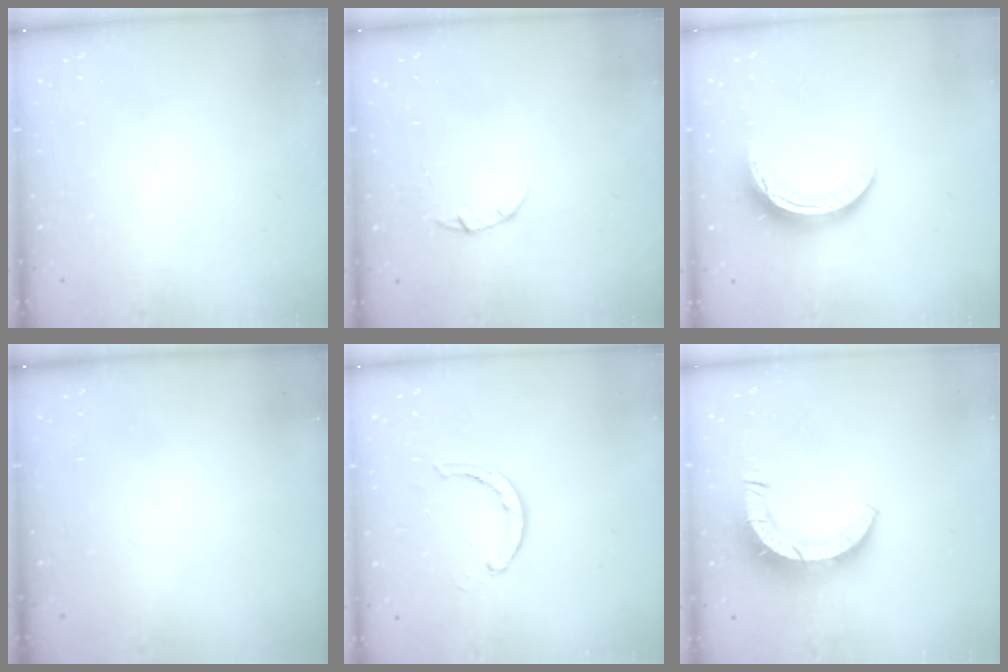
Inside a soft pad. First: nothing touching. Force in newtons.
{"total": 3.2, "press": 3.1, "slide": 0.4}
{"total": 9.3, "press": 9.3, "slide": 0.3}
{"total": 0.0}
{"total": 2.9, "press": 2.8, "slide": 0.5}
{"total": 9.6, "press": 9.6, "slide": 1.0}